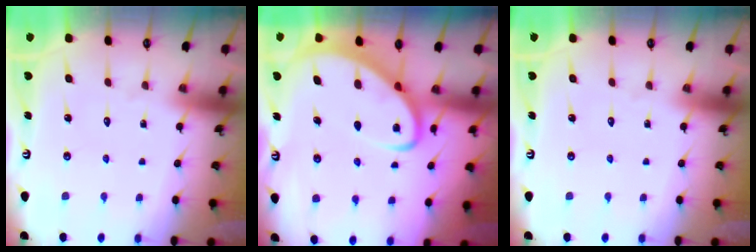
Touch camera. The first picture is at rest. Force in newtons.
{"total": 4.5, "press": 4.5, "slide": 0.5}
{"total": 0.0}